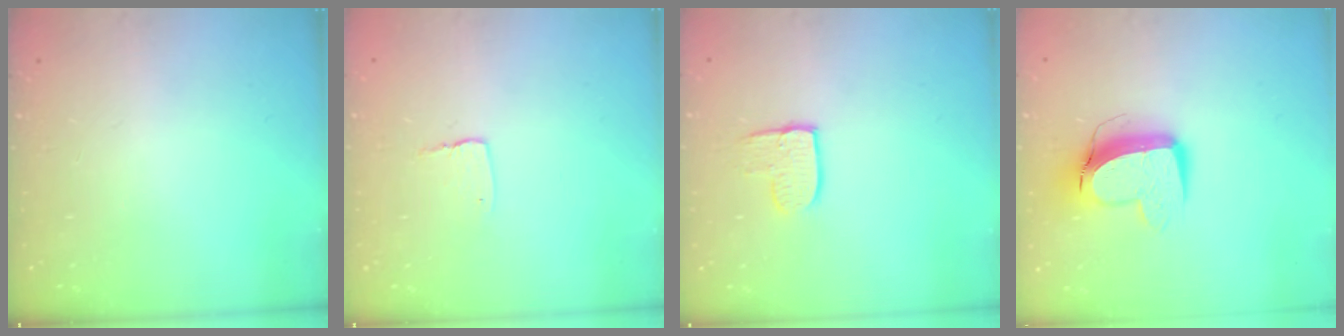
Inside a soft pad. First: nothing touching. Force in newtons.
{"total": 3.8, "press": 3.8, "slide": 0.4}
{"total": 7.0, "press": 7.0, "slide": 0.4}
{"total": 10.2, "press": 10.2, "slide": 1.0}